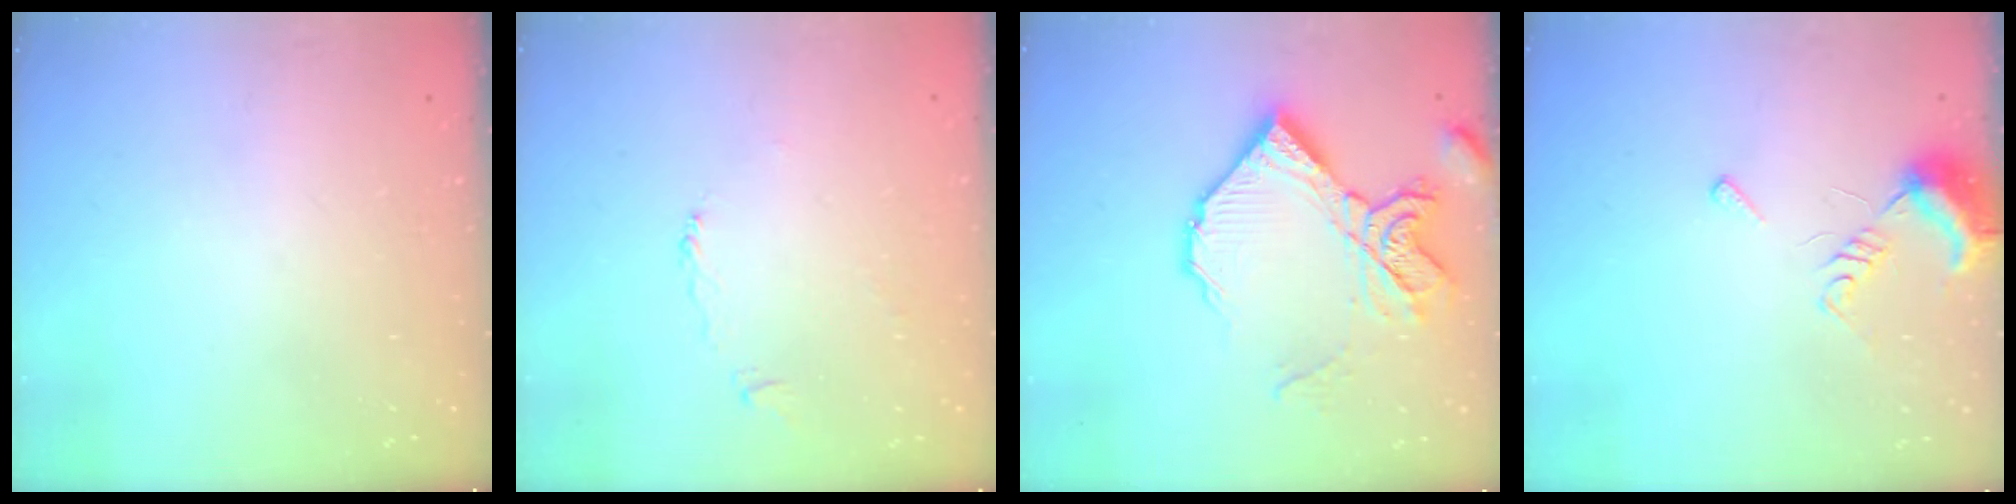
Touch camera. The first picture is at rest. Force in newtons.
{"total": 2.2, "press": 2.2, "slide": 0.4}
{"total": 15.5, "press": 15.4, "slide": 1.2}
{"total": 7.5, "press": 7.4, "slide": 1.0}